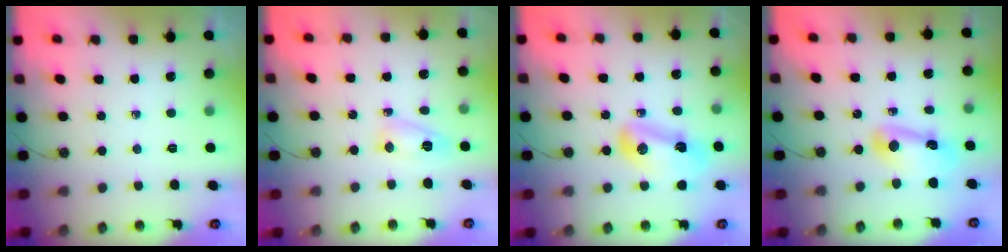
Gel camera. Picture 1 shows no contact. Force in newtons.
{"total": 5.7, "press": 5.6, "slide": 0.5}
{"total": 9.0, "press": 9.0, "slide": 1.2}
{"total": 12.5, "press": 10.2, "slide": 7.3}